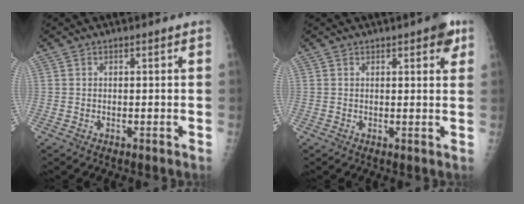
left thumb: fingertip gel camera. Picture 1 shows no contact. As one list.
[{"total": 4.4, "force": [2.4, 1.4, 3.5], "torque": [-0.031, -0.006, 0.023]}]